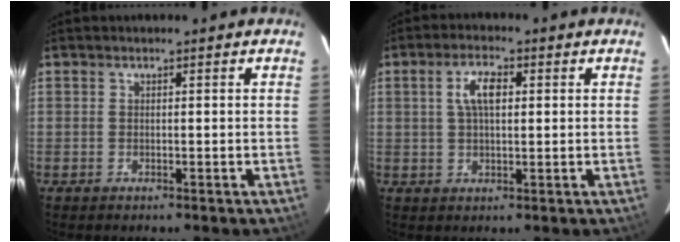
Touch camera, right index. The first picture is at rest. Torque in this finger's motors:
{"motor_torque": [0.59, -0.01, 0.34, 0.09]}